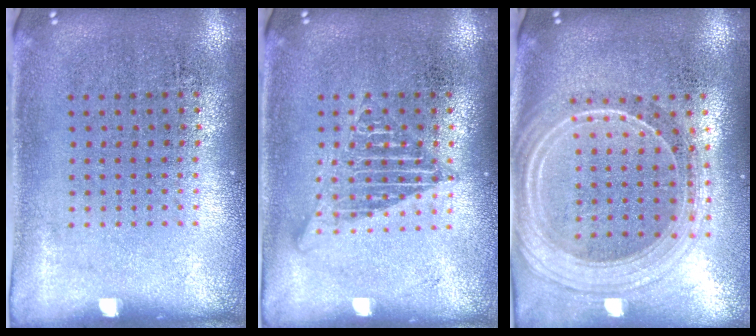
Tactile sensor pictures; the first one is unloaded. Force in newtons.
{"total": 2.2, "press": 2.2, "slide": 0.2}
{"total": 2.3, "press": 2.0, "slide": 1.2}